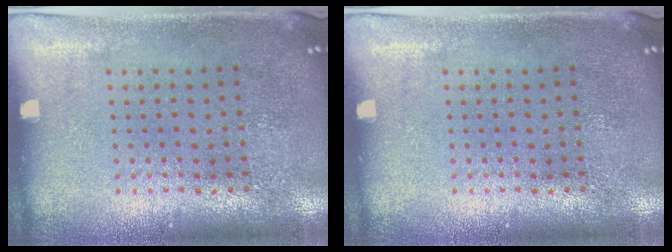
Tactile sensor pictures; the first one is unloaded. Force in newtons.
{"total": 0.0}